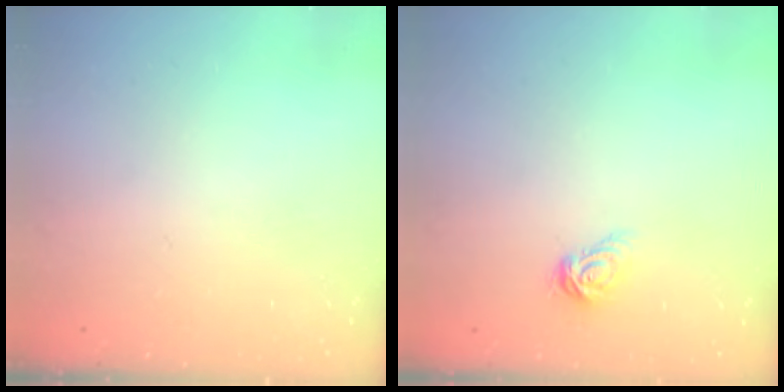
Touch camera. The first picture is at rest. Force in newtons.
{"total": 6.7, "press": 6.7, "slide": 0.5}